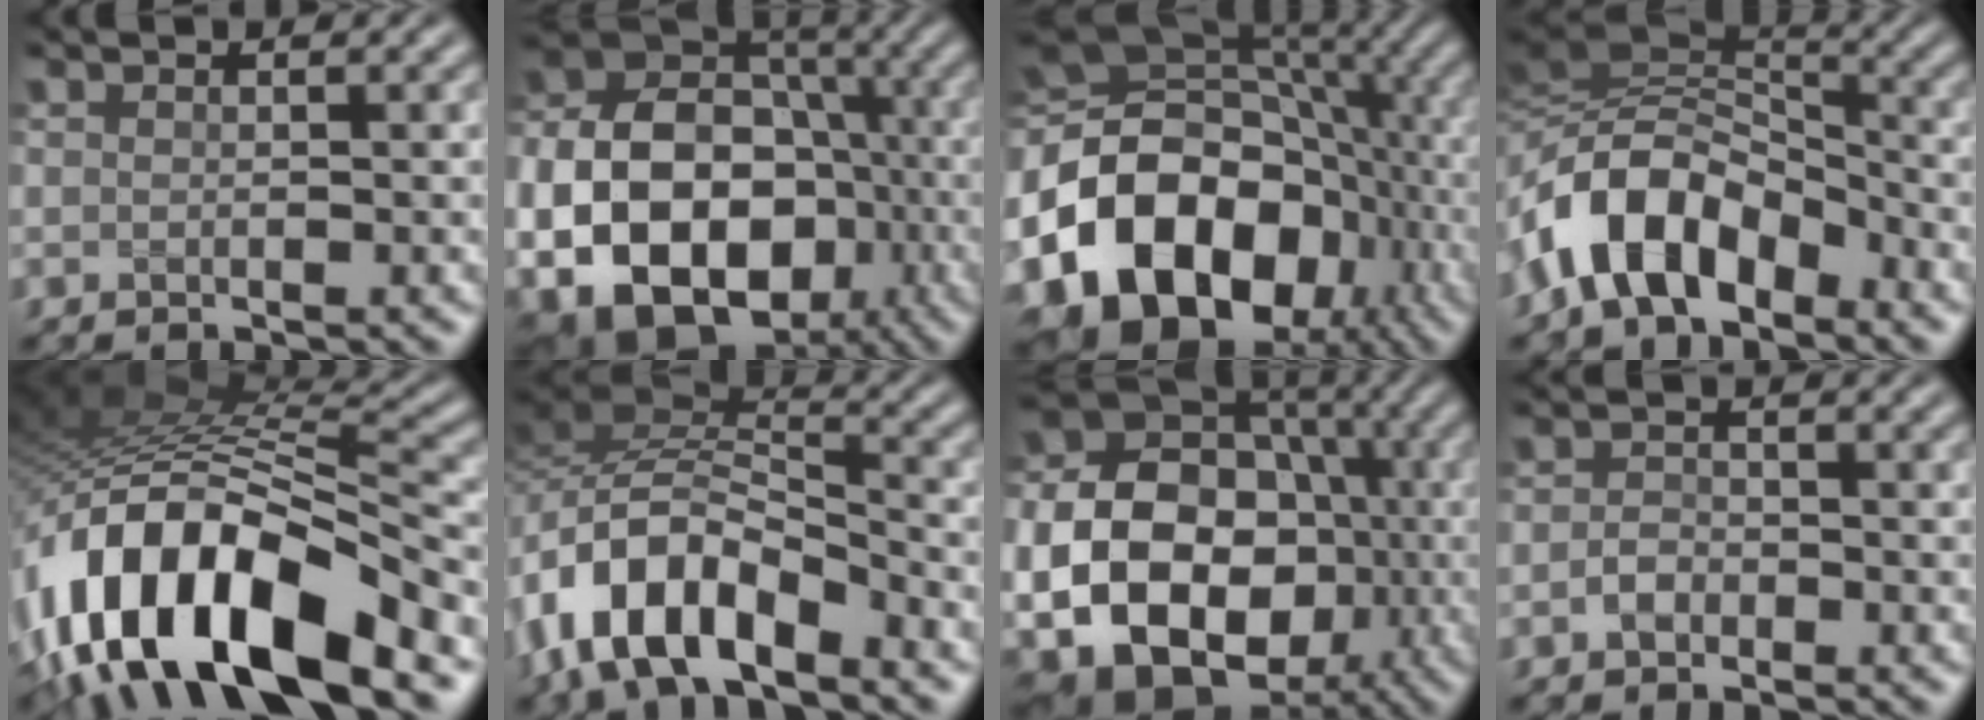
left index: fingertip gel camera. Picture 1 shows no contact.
{"total": 17.6, "force": [-4.8, 13.5, 10.1], "torque": [-0.199, -0.031, -0.090]}
{"total": 18.3, "force": [-5.9, 13.8, 10.5], "torque": [-0.205, -0.013, -0.099]}
{"total": 8.8, "force": [-3.7, 4.9, 6.3], "torque": [-0.114, 0.023, -0.079]}
{"total": 16.2, "force": [-7.1, 7.2, 12.7], "torque": [-0.240, 0.013, -0.133]}
{"total": 9.4, "force": [-5.4, 4.4, 6.4], "torque": [-0.115, 0.011, -0.114]}
{"total": 19.2, "force": [-3.8, 15.3, 10.8], "torque": [-0.198, -0.026, -0.084]}
{"total": 1.3, "force": [-0.6, 0.9, 0.6], "torque": [-0.012, 0.008, -0.015]}